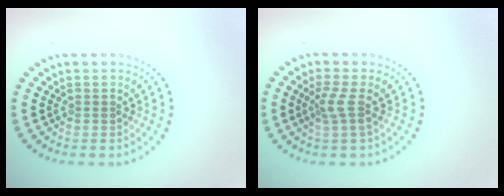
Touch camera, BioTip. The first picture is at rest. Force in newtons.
{"total": 1.9, "press": 1.4, "slide": 1.2}